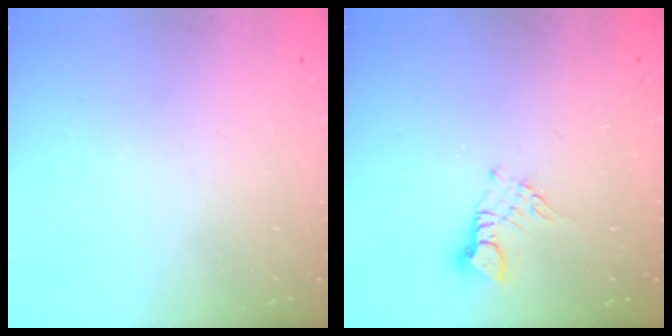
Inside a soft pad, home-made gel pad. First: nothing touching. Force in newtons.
{"total": 3.2, "press": 3.2, "slide": 0.4}